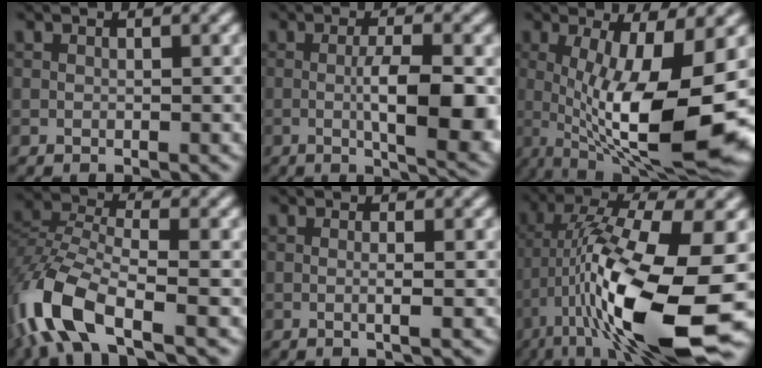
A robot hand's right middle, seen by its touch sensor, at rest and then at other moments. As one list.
[{"total": 7.0, "force": [-0.9, 1.7, 6.7], "torque": [-0.108, -0.007, -0.010]}, {"total": 13.5, "force": [-1.1, 3.6, 12.9], "torque": [-0.200, -0.018, -0.015]}, {"total": 8.6, "force": [-4.9, 3.6, 6.1], "torque": [-0.137, -0.002, -0.108]}, {"total": 1.6, "force": [-0.1, 0.4, 1.5], "torque": [-0.020, -0.002, -0.007]}, {"total": 15.2, "force": [-4.3, 4.6, 13.9], "torque": [-0.260, -0.005, -0.072]}]